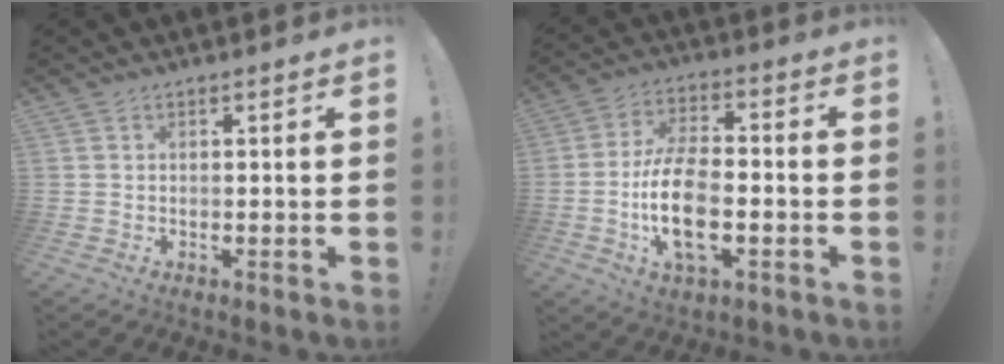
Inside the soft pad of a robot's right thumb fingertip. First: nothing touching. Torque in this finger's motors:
{"motor_torque": [1.59, 1.74, 0.84, -0.73, 0.08]}